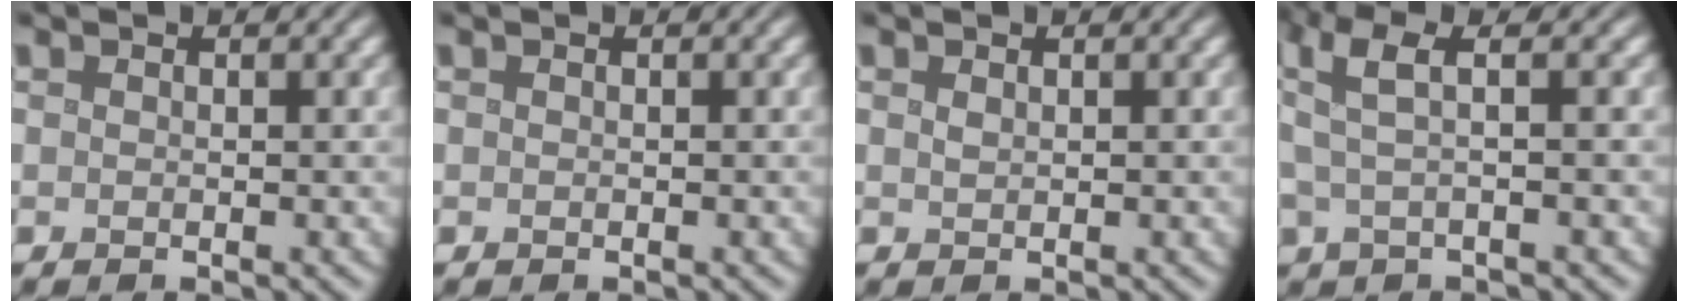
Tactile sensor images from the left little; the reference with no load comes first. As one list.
[{"total": 0.0}, {"total": 0.5, "force": [0.3, 0.3, 0.4], "torque": [-0.012, 0.000, 0.008]}, {"total": 3.9, "force": [1.1, 1.0, 3.6], "torque": [-0.070, 0.011, 0.014]}]